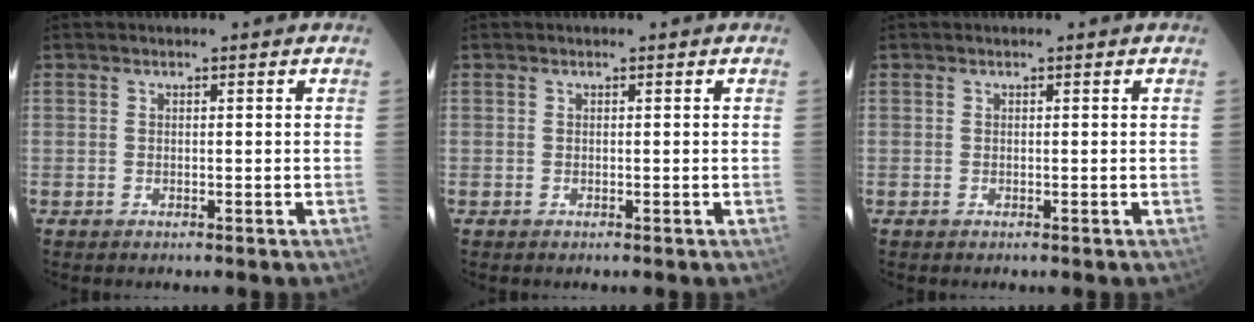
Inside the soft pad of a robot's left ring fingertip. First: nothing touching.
{"total": 0.0}
{"total": 0.0}